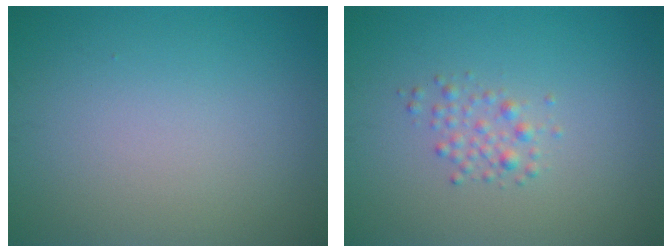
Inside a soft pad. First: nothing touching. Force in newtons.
{"total": 1.5, "press": 1.5, "slide": 0.0}